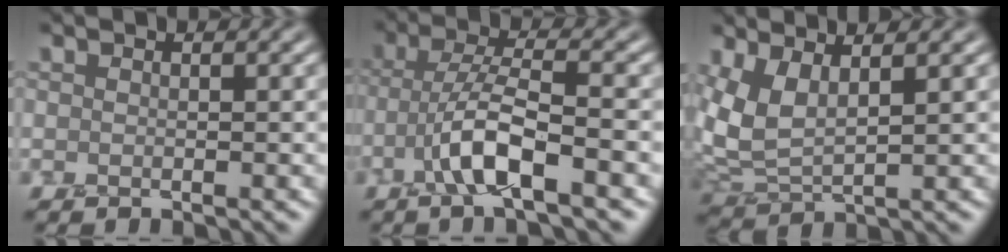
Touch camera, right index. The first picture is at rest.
{"total": 5.5, "force": [-2.7, 1.1, 4.7], "torque": [-0.093, 0.008, -0.058]}
{"total": 4.0, "force": [1.8, 1.5, 3.2], "torque": [-0.084, -0.004, 0.041]}